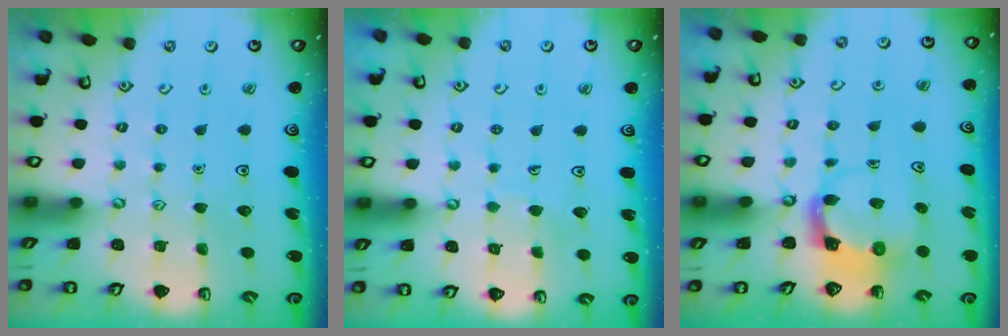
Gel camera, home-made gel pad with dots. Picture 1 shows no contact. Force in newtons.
{"total": 3.5, "press": 3.5, "slide": 0.2}
{"total": 4.0, "press": 3.9, "slide": 0.7}